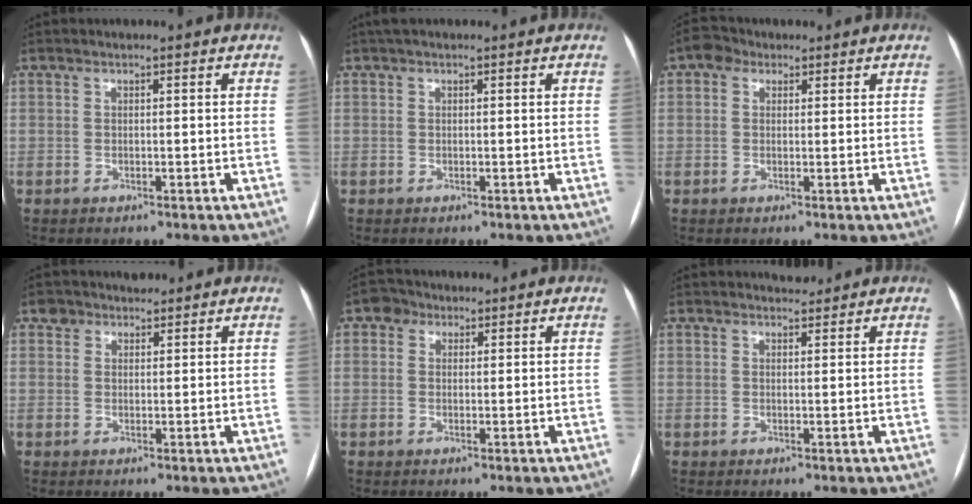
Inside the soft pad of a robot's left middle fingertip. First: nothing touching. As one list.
[{"total": 1.6, "force": [1.2, 0.6, 1.0], "torque": [-0.017, 0.027, 0.020]}, {"total": 2.7, "force": [1.3, 2.2, 1.0], "torque": [-0.023, 0.016, 0.020]}, {"total": 2.3, "force": [1.7, 1.5, -0.2], "torque": [0.005, 0.010, 0.024]}, {"total": 2.5, "force": [1.3, 2.1, 0.6], "torque": [-0.012, 0.010, 0.018]}, {"total": 1.8, "force": [1.8, 0.4, 0.1], "torque": [-0.004, -0.003, 0.028]}]